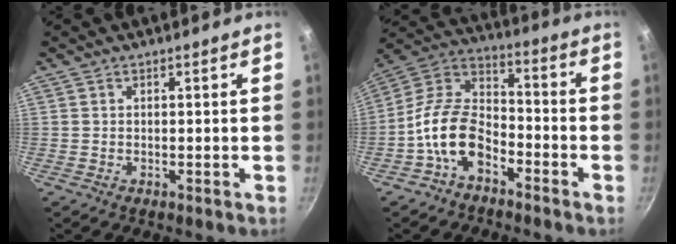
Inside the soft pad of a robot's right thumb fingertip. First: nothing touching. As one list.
[{"total": 12.6, "force": [-6.2, 7.7, 7.8], "torque": [-0.122, 0.065, -0.141]}]